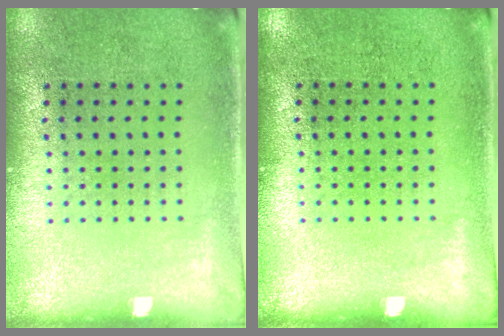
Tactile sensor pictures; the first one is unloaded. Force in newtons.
{"total": 0.0}